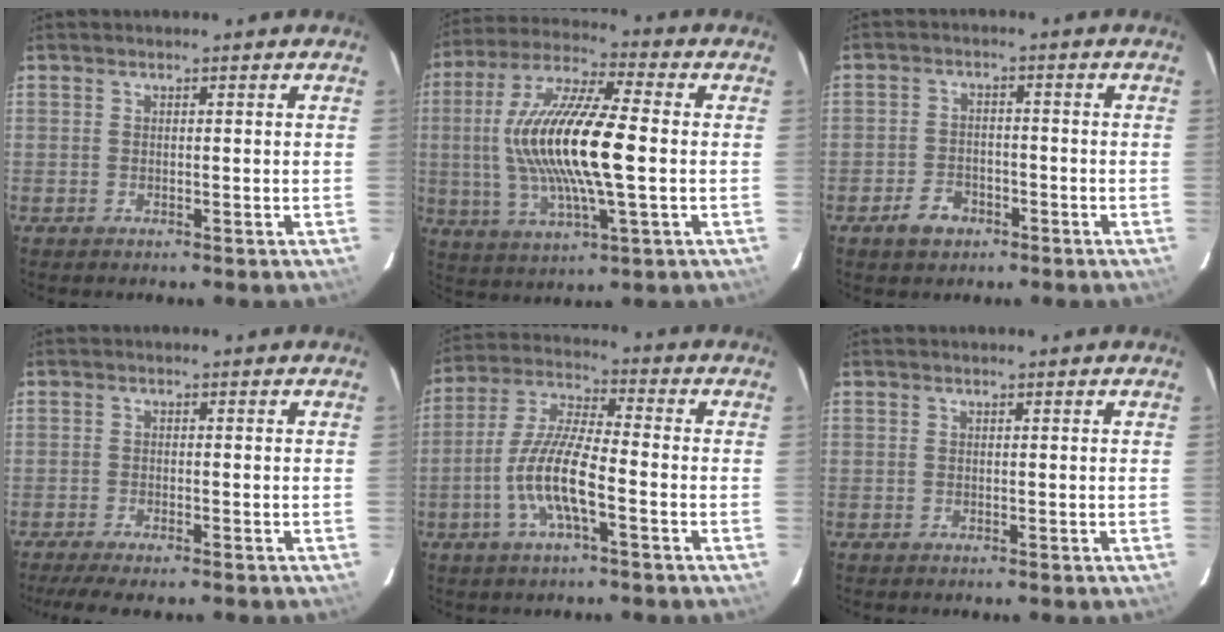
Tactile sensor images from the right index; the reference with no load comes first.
{"total": 18.7, "force": [-0.2, 4.2, 18.2], "torque": [-0.357, 0.004, -0.007]}
{"total": 5.0, "force": [-3.1, 3.3, 2.0], "torque": [-0.051, 0.010, -0.048]}
{"total": 6.2, "force": [-5.1, 0.8, 3.4], "torque": [-0.079, -0.023, -0.086]}
{"total": 11.1, "force": [-4.0, 2.1, 10.1], "torque": [-0.215, -0.001, -0.080]}
{"total": 0.0}